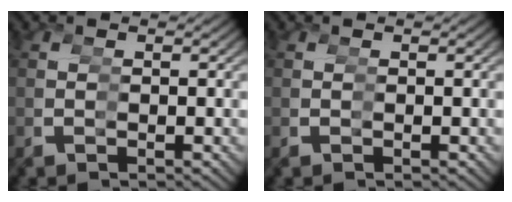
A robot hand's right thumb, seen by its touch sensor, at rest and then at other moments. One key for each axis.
{"total": 0.0}